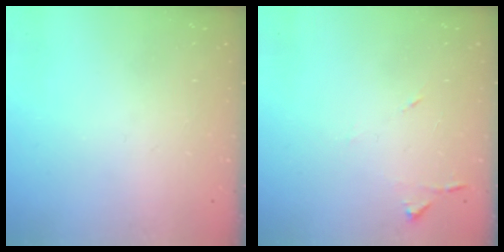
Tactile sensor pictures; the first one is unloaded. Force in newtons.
{"total": 6.7, "press": 6.7, "slide": 0.7}